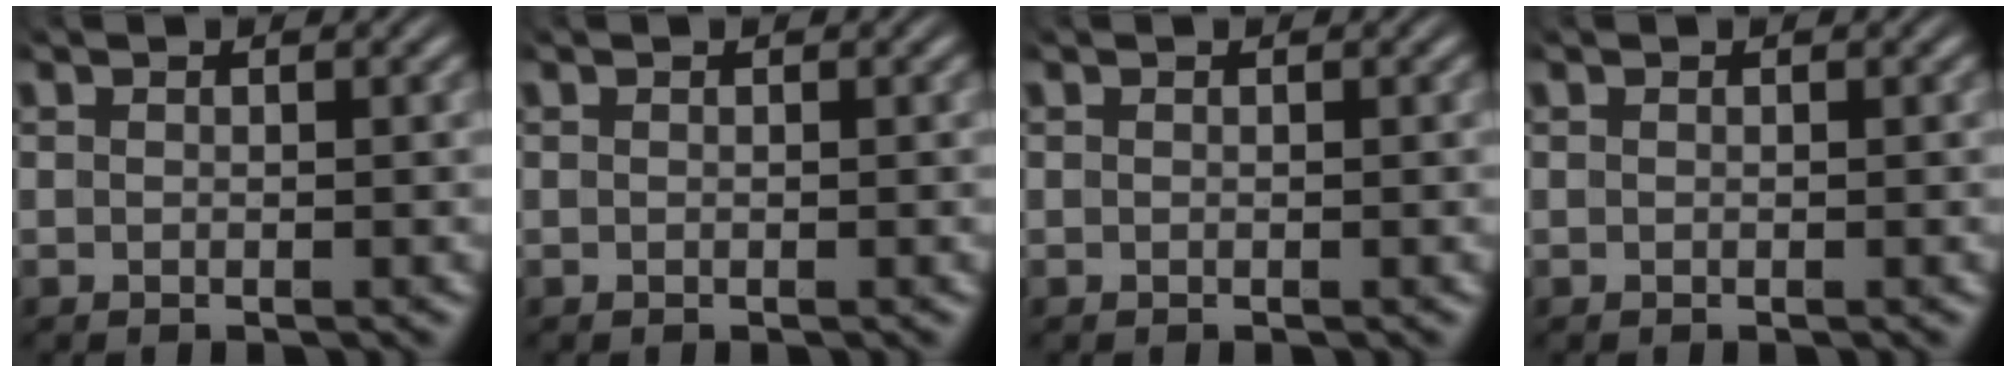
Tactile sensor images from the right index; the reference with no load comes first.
{"total": 0.0}
{"total": 0.0}
{"total": 0.0}